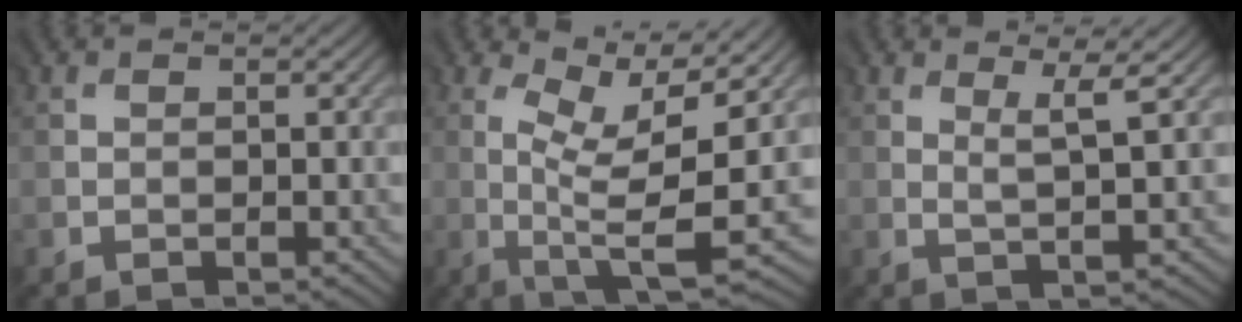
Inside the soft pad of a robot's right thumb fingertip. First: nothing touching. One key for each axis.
{"total": 9.4, "fx": 1.1, "fy": 2.0, "fz": 9.2, "tx": -0.164, "ty": 0.005, "tz": 0.036}
{"total": 3.1, "fx": 1.4, "fy": 0.1, "fz": 2.7, "tx": -0.052, "ty": 0.001, "tz": 0.033}